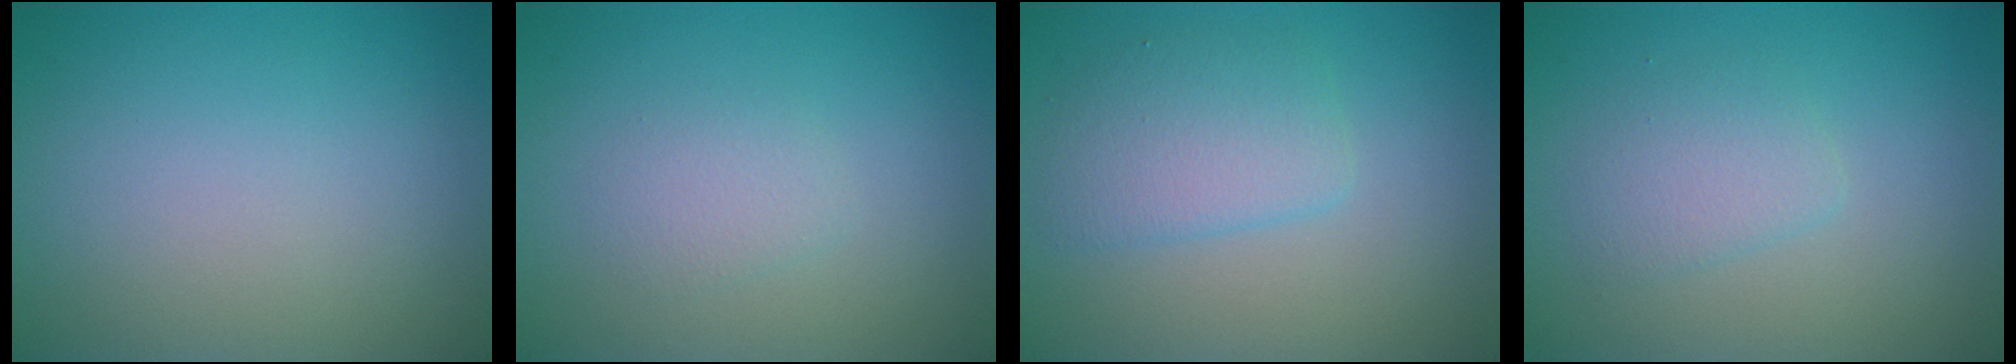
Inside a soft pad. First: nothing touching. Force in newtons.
{"total": 1.4, "press": 1.4, "slide": 0.1}
{"total": 3.3, "press": 3.3, "slide": 0.1}
{"total": 2.1, "press": 2.1, "slide": 0.1}